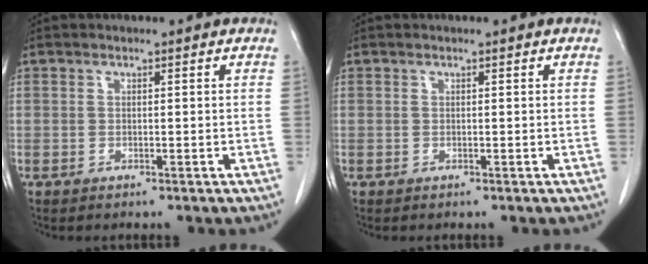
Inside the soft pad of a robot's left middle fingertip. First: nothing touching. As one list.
[{"total": 0.0}]